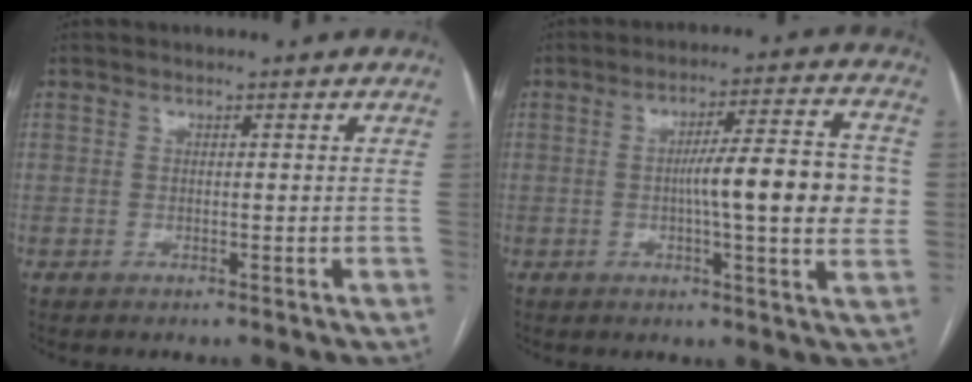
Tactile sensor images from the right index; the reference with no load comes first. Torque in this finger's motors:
{"motor_torque": [1.48, -0.66, 0.84, 0.17]}